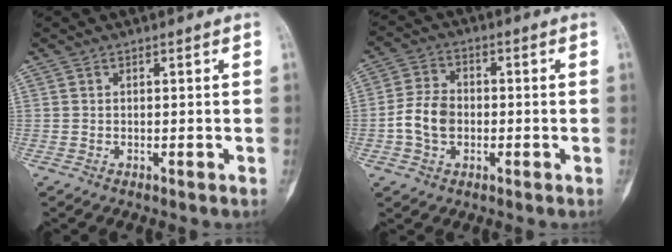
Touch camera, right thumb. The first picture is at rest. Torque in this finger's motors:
{"motor_torque": [0.28, 0.20, 0.52, -0.51, 0.02]}